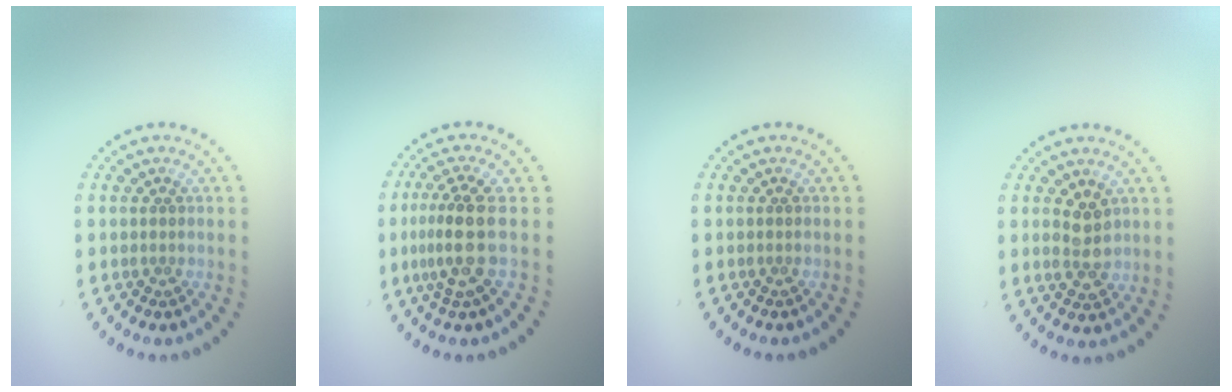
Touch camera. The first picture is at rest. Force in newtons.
{"total": 3.5, "press": 2.7, "slide": 2.2}
{"total": 0.0}
{"total": 2.5, "press": 2.4, "slide": 0.6}